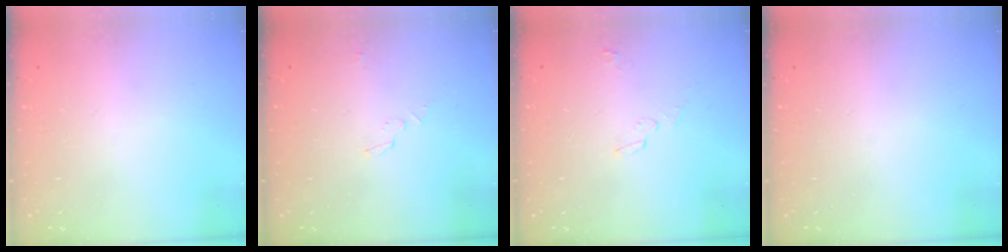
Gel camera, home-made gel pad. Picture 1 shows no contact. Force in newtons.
{"total": 3.1, "press": 3.1, "slide": 0.2}
{"total": 2.6, "press": 2.3, "slide": 1.2}
{"total": 0.0}